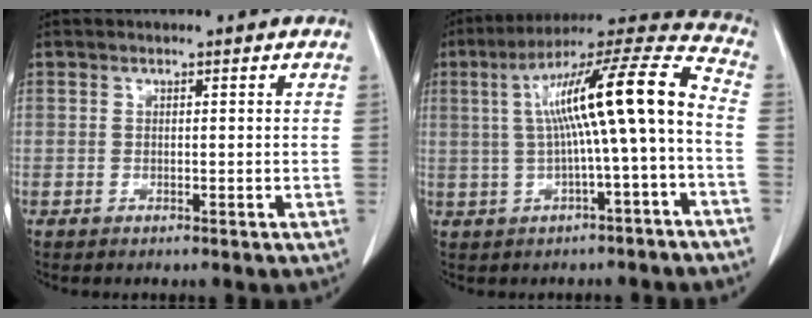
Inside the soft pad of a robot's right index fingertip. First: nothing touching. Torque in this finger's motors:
{"motor_torque": [1.58, -0.56, 0.53, 0.21]}